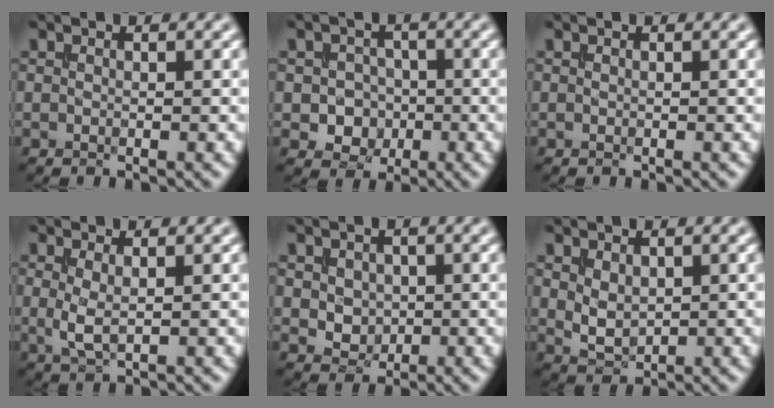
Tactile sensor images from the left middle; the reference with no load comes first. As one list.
[{"total": 3.3, "force": [-1.0, 2.8, 1.5], "torque": [-0.010, 0.000, -0.021]}, {"total": 0.0}, {"total": 1.9, "force": [0.2, 0.6, 1.8], "torque": [-0.046, -0.001, 0.005]}, {"total": 2.3, "force": [0.3, 1.9, 1.3], "torque": [-0.031, -0.003, 0.007]}, {"total": 2.2, "force": [0.5, 1.5, 1.5], "torque": [-0.035, -0.005, 0.017]}]